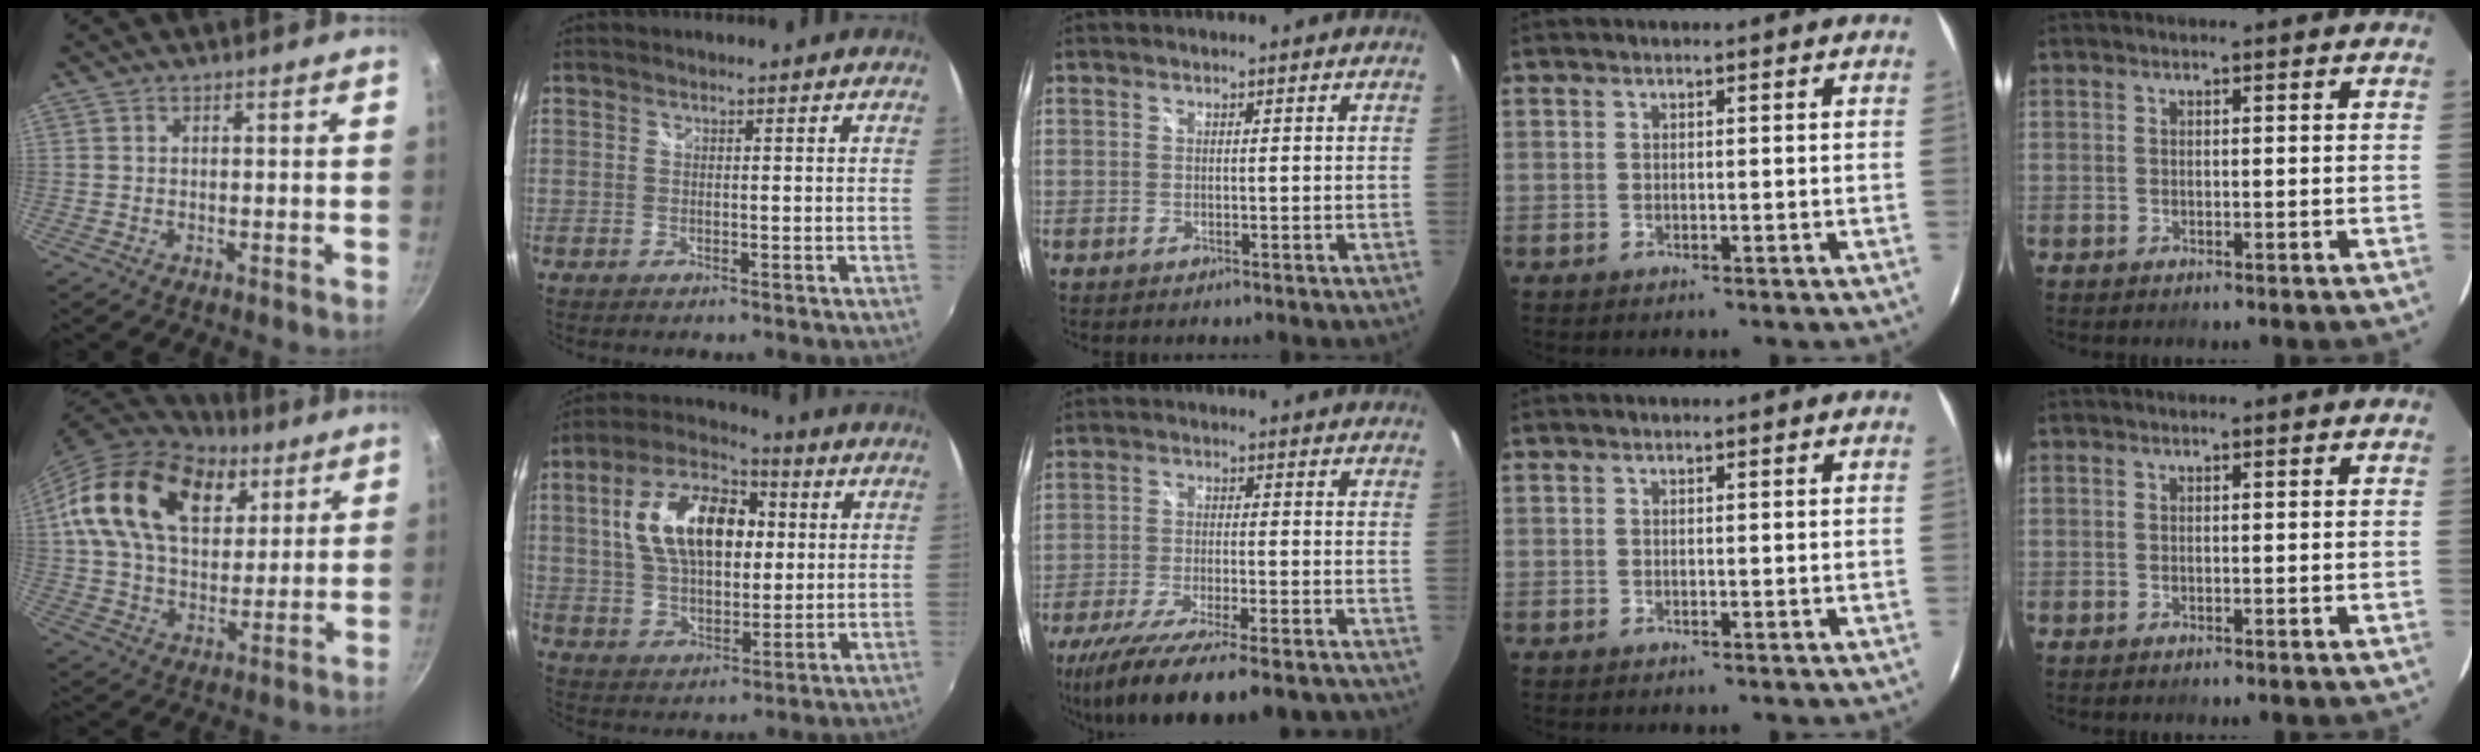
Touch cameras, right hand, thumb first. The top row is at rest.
{"thumb": {"total": 22.2, "force": [10.0, 13.9, 14.1], "torque": [-0.211, -0.017, 0.169]}, "index": {"total": 17.0, "force": [3.6, 9.5, 13.6], "torque": [-0.252, 0.030, 0.063]}, "middle": {"total": 18.8, "force": [-15.3, 2.9, 10.6], "torque": [-0.207, -0.052, -0.243]}}